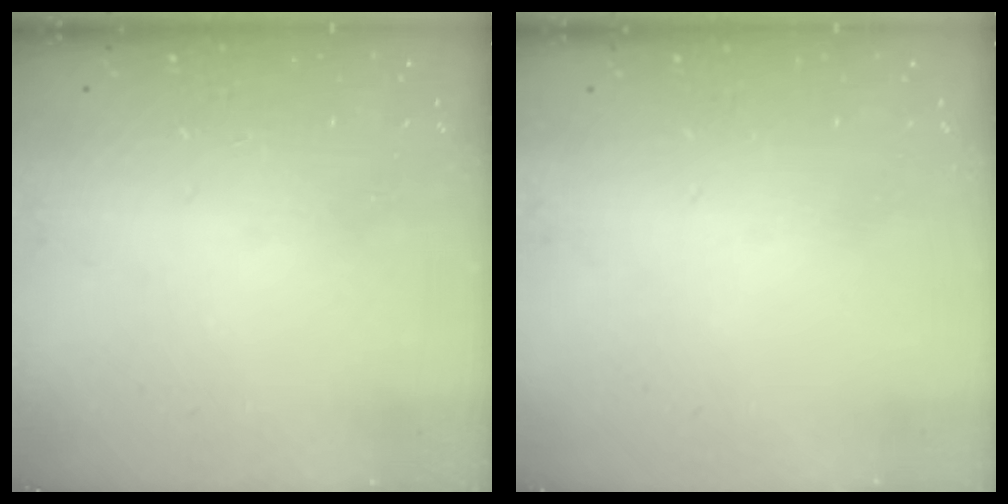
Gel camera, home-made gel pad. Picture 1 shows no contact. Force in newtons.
{"total": 0.0}